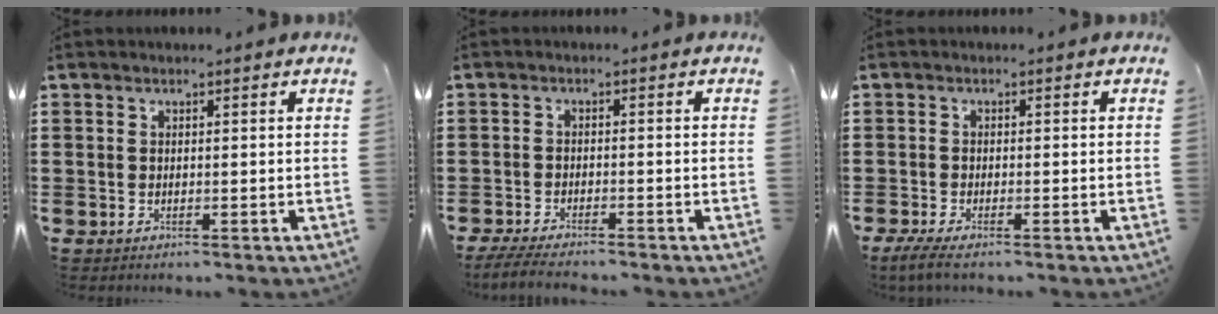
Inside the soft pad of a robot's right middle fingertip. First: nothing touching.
{"total": 3.4, "force": [-3.2, 0.1, 1.1], "torque": [-0.033, -0.011, -0.068]}
{"total": 2.5, "force": [-2.0, 0.1, 1.4], "torque": [-0.040, -0.009, -0.042]}